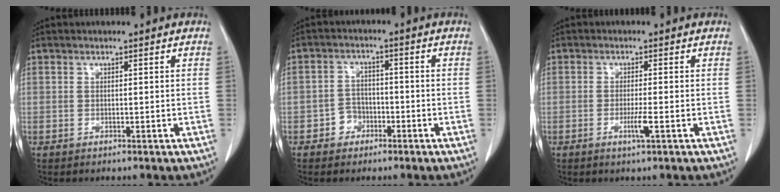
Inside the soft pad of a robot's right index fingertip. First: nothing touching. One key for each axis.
{"total": 3.5, "fx": -1.8, "fy": 2.9, "fz": 0.7, "tx": -0.006, "ty": 0.012, "tz": -0.034}
{"total": 2.6, "fx": -0.9, "fy": -0.2, "fz": 2.4, "tx": -0.046, "ty": -0.006, "tz": -0.017}